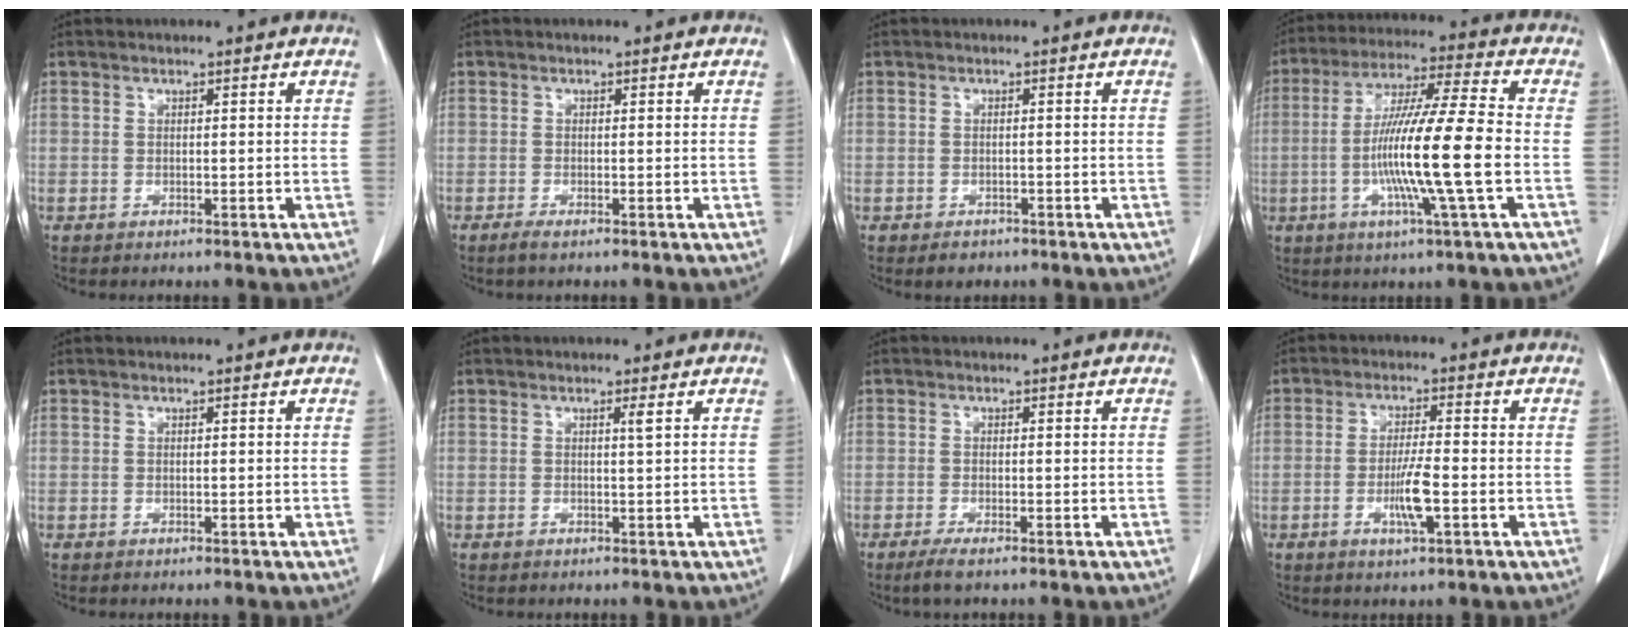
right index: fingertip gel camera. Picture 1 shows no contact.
{"total": 1.2, "force": [-0.9, 0.0, 0.8], "torque": [-0.018, -0.004, -0.017]}
{"total": 1.8, "force": [-1.2, 1.2, 0.5], "torque": [-0.009, 0.001, -0.013]}
{"total": 14.8, "force": [-2.7, -0.9, 14.5], "torque": [-0.269, -0.005, -0.055]}
{"total": 0.0}
{"total": 0.8, "force": [0.4, -0.2, 0.6], "torque": [-0.015, -0.002, 0.013]}
{"total": 2.2, "force": [-1.5, 0.1, 1.6], "torque": [-0.032, -0.007, -0.029]}
{"total": 5.3, "force": [-1.5, 0.4, 5.1], "torque": [-0.096, -0.006, -0.025]}